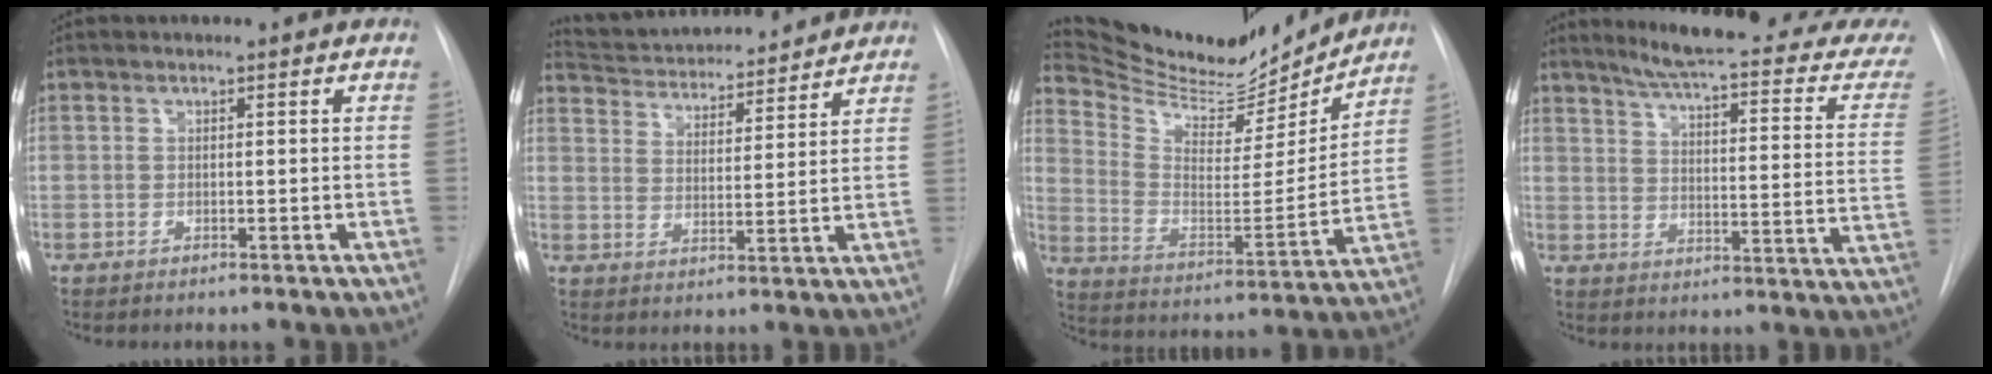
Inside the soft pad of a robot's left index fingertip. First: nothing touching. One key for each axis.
{"total": 16.7, "fx": 15.7, "fy": 3.0, "fz": 4.7, "tx": -0.077, "ty": 0.016, "tz": 0.234}
{"total": 20.3, "fx": 18.9, "fy": 4.8, "fz": 5.7, "tx": -0.103, "ty": -0.026, "tz": 0.294}
{"total": 23.2, "fx": 21.0, "fy": 1.0, "fz": 9.6, "tx": -0.128, "ty": -0.088, "tz": 0.249}